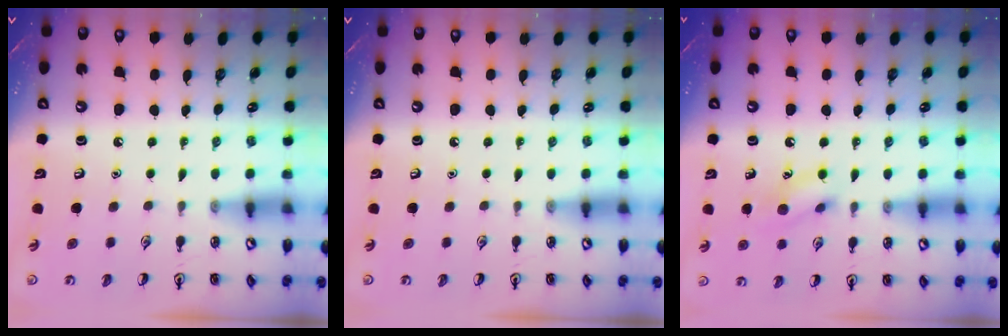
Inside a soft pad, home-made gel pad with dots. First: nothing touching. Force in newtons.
{"total": 0.0}
{"total": 9.0, "press": 9.0, "slide": 0.7}